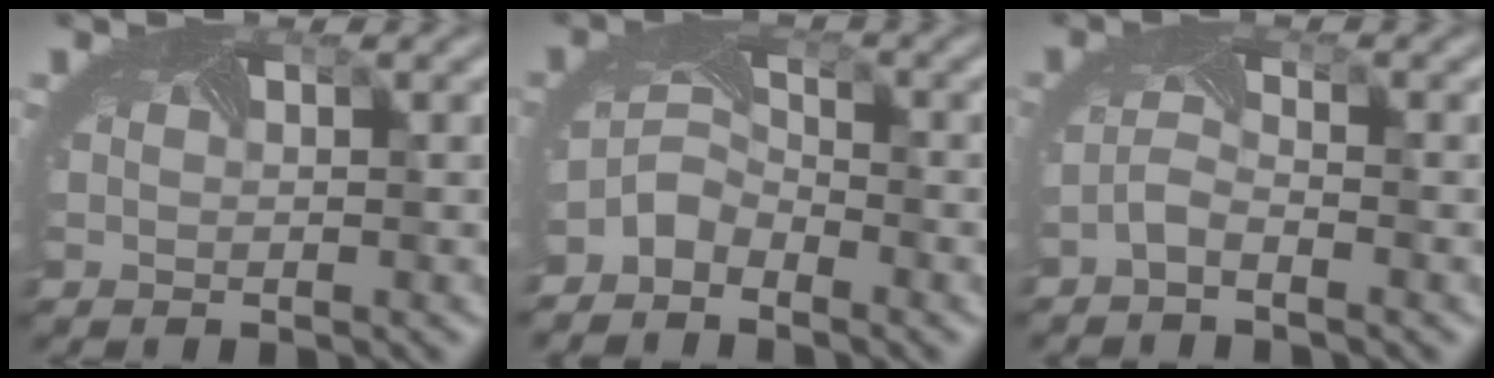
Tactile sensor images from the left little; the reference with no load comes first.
{"total": 2.9, "force": [-2.6, 1.3, 0.7], "torque": [-0.026, -0.004, -0.058]}
{"total": 1.5, "force": [-1.4, 0.1, 0.6], "torque": [-0.025, -0.001, -0.035]}